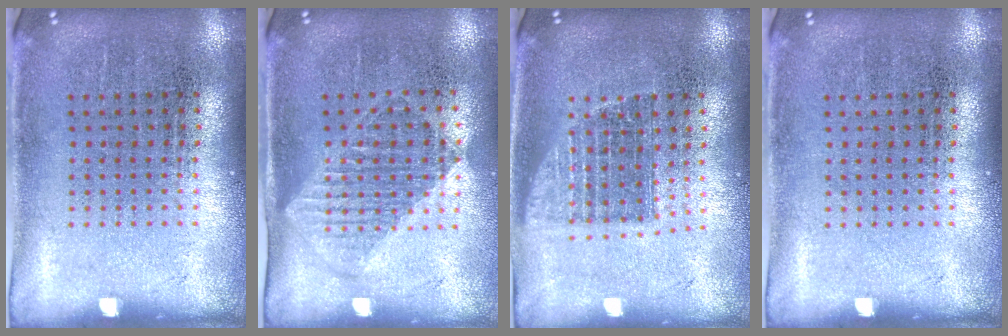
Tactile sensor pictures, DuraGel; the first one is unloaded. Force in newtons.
{"total": 1.2, "press": 1.0, "slide": 0.5}
{"total": 1.3, "press": 1.0, "slide": 0.8}
{"total": 0.0}